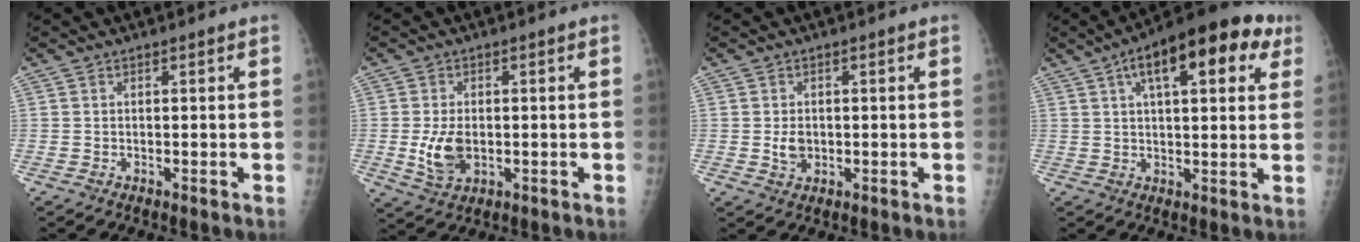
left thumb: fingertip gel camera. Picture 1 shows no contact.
{"total": 6.3, "force": [-0.9, 4.0, 4.7], "torque": [-0.086, -0.005, -0.008]}
{"total": 2.8, "force": [-0.3, 2.2, 1.7], "torque": [-0.022, 0.000, -0.001]}
{"total": 17.6, "force": [7.9, 7.0, 14.1], "torque": [-0.180, 0.011, 0.109]}